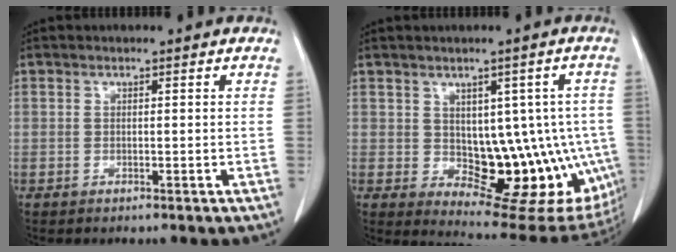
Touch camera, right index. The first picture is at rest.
{"total": 15.7, "force": [-2.2, 8.2, 13.2], "torque": [-0.123, 0.014, -0.003]}